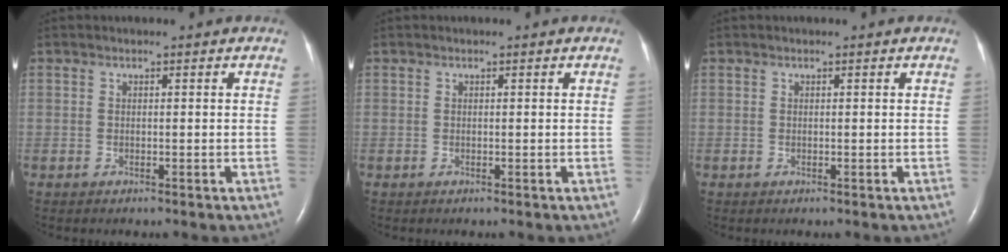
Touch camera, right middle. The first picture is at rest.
{"total": 0.0}
{"total": 0.0}